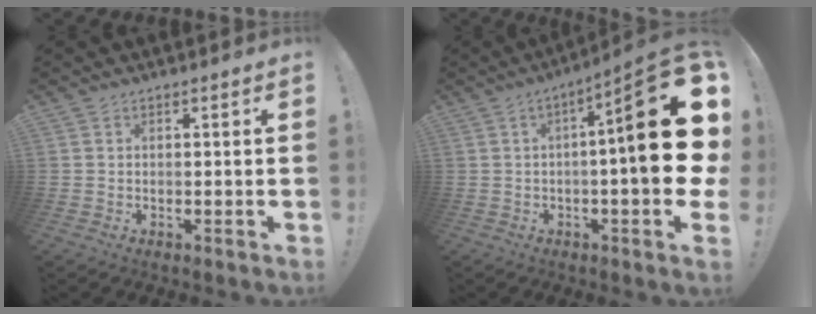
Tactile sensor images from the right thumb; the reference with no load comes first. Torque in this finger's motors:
{"motor_torque": [2.46, 2.55, 1.73, -1.04, 0.23]}